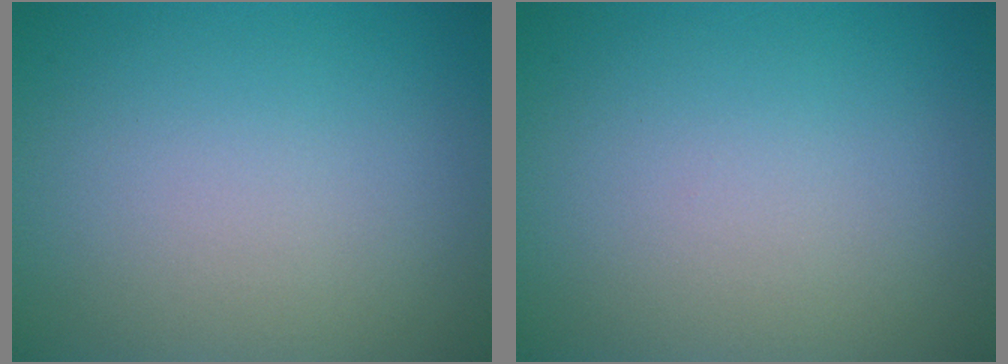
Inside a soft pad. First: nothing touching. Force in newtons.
{"total": 0.0}